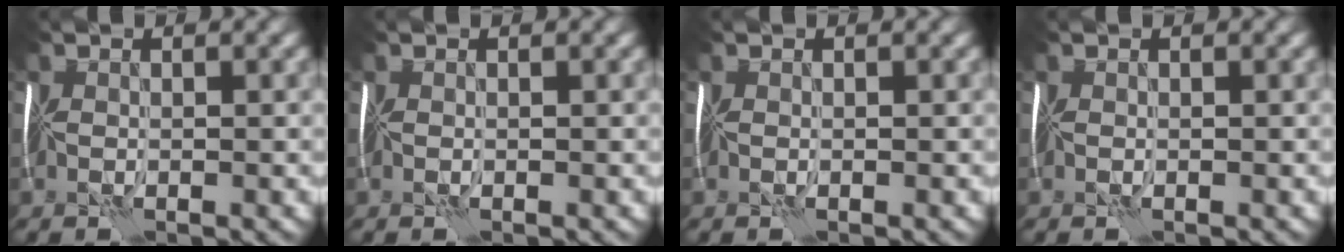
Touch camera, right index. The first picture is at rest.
{"total": 0.0}
{"total": 0.0}
{"total": 0.0}